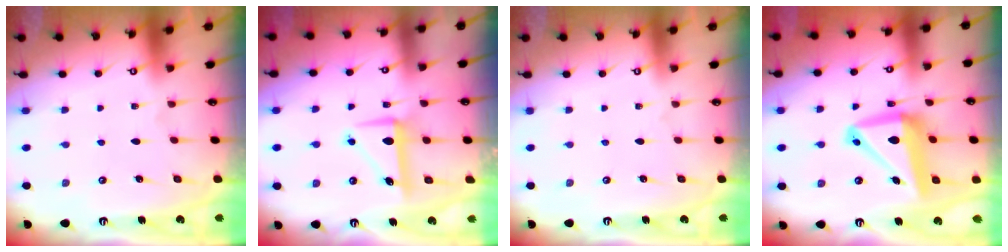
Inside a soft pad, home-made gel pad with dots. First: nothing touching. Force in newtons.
{"total": 8.7, "press": 8.6, "slide": 0.8}
{"total": 0.0}
{"total": 13.7, "press": 13.5, "slide": 2.6}